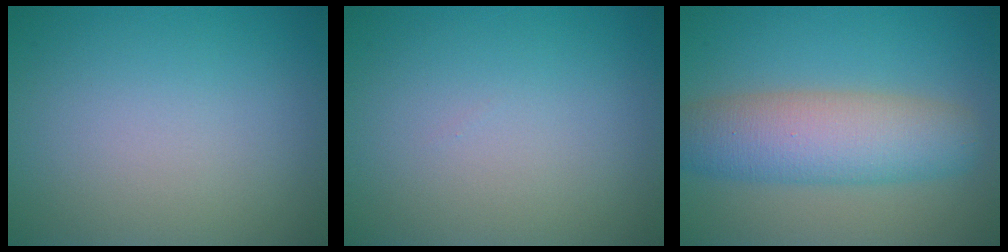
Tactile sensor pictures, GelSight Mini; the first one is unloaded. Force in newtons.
{"total": 0.0}
{"total": 6.9, "press": 6.9, "slide": 0.3}